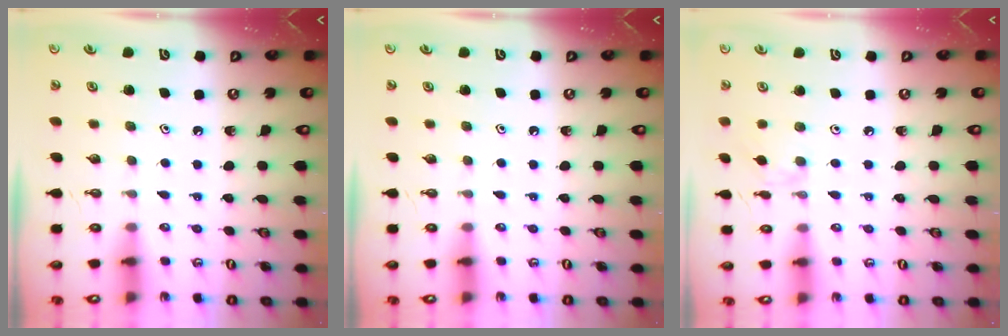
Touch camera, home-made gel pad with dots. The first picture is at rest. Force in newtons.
{"total": 0.0}
{"total": 1.3, "press": 1.2, "slide": 0.4}